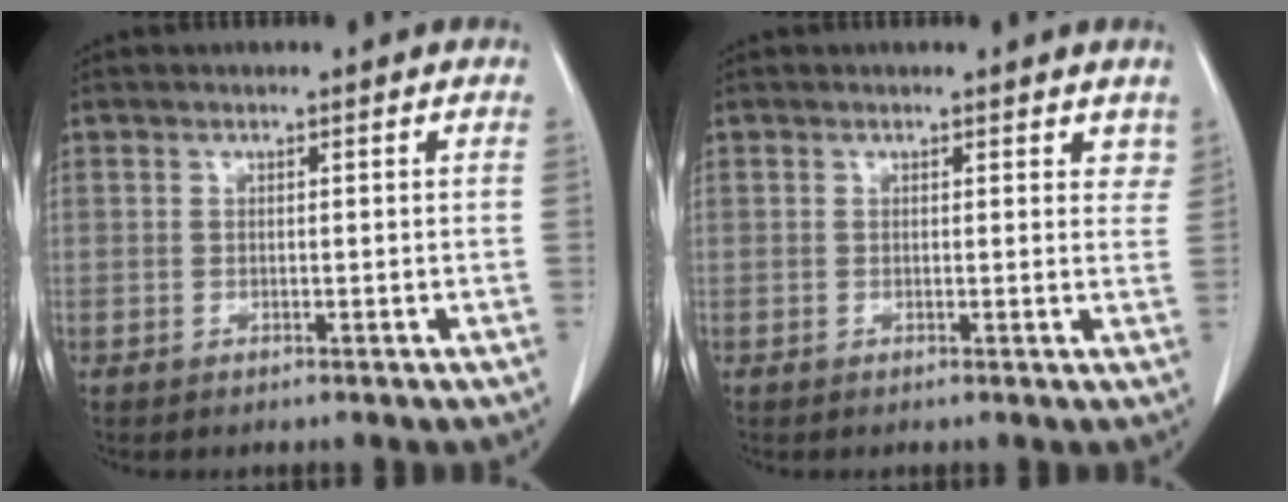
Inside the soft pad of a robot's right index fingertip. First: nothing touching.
{"total": 2.5, "force": [2.0, 1.2, 0.9], "torque": [0.005, -0.003, 0.011]}